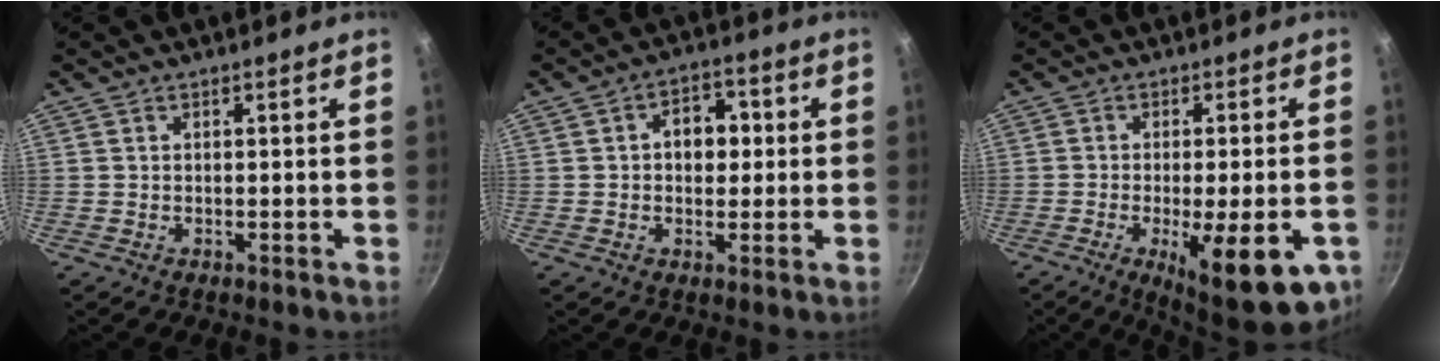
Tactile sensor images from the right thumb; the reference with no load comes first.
{"total": 6.8, "force": [0.8, 4.7, 4.8], "torque": [-0.041, 0.011, 0.005]}
{"total": 16.3, "force": [-6.6, 5.3, 14.0], "torque": [-0.159, 0.001, -0.077]}